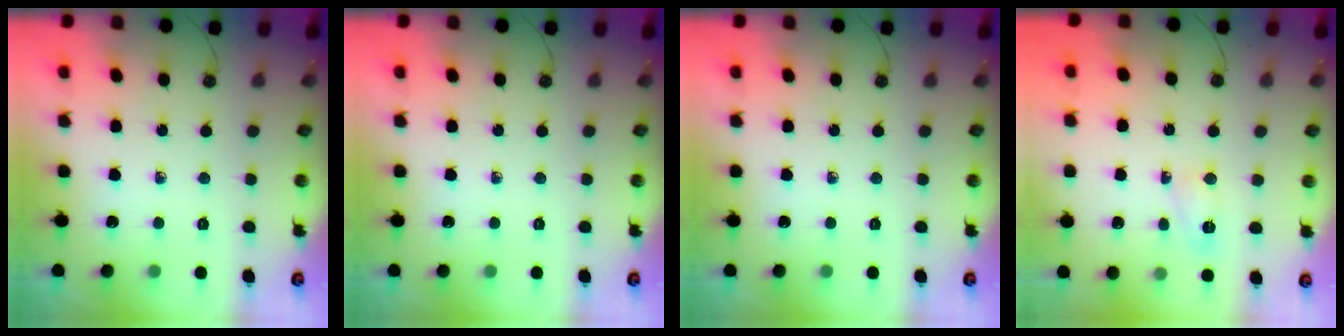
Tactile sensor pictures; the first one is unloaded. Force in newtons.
{"total": 0.0}
{"total": 0.0}
{"total": 3.9, "press": 3.9, "slide": 0.4}